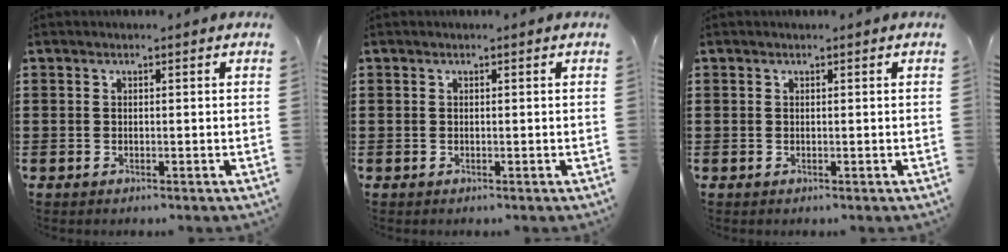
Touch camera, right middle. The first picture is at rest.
{"total": 0.0}
{"total": 0.0}